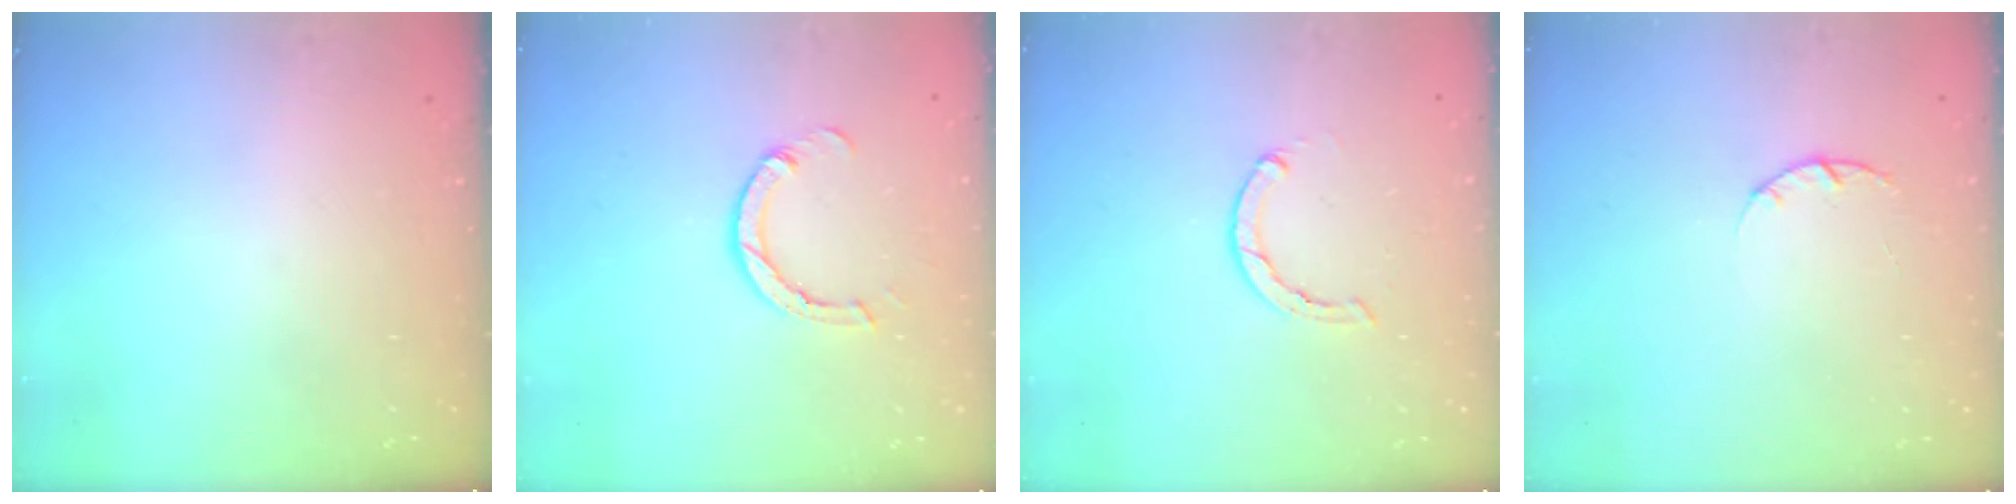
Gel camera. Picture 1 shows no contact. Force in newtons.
{"total": 3.6, "press": 3.6, "slide": 0.2}
{"total": 1.5, "press": 1.5, "slide": 0.2}
{"total": 2.0, "press": 1.9, "slide": 0.4}